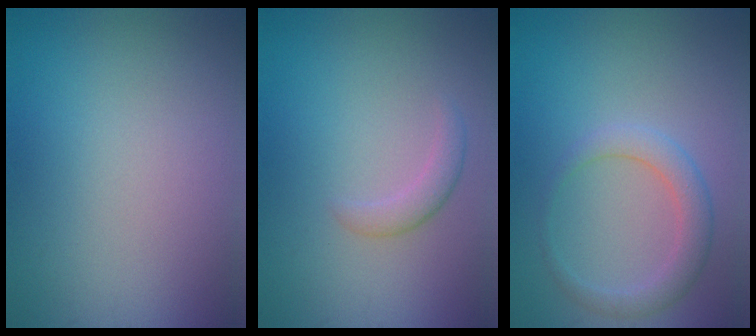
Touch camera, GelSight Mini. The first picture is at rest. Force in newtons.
{"total": 1.6, "press": 1.6, "slide": 0.1}
{"total": 2.8, "press": 2.8, "slide": 0.3}